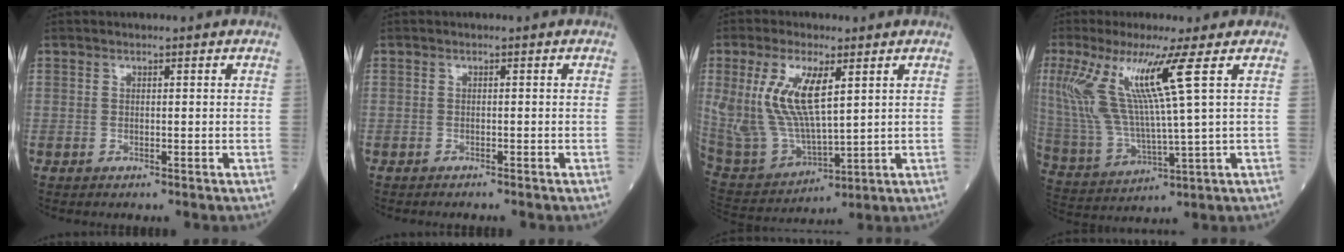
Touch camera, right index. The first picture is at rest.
{"total": 1.4, "force": [-1.3, 0.0, 0.4], "torque": [-0.009, -0.002, -0.016]}
{"total": 14.0, "force": [4.3, 4.4, 12.5], "torque": [-0.283, -0.001, 0.098]}
{"total": 12.6, "force": [4.9, -1.2, 11.6], "torque": [-0.259, -0.005, 0.101]}